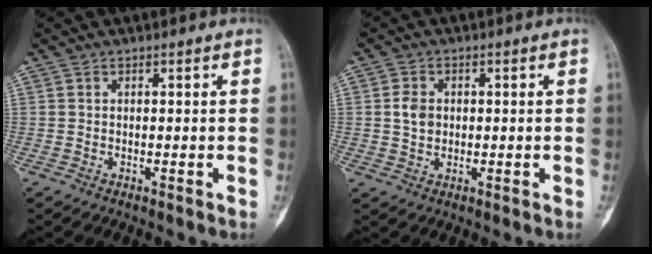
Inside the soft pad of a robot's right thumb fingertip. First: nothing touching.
{"total": 3.8, "force": [0.5, 3.0, 2.3], "torque": [-0.032, -0.002, 0.008]}